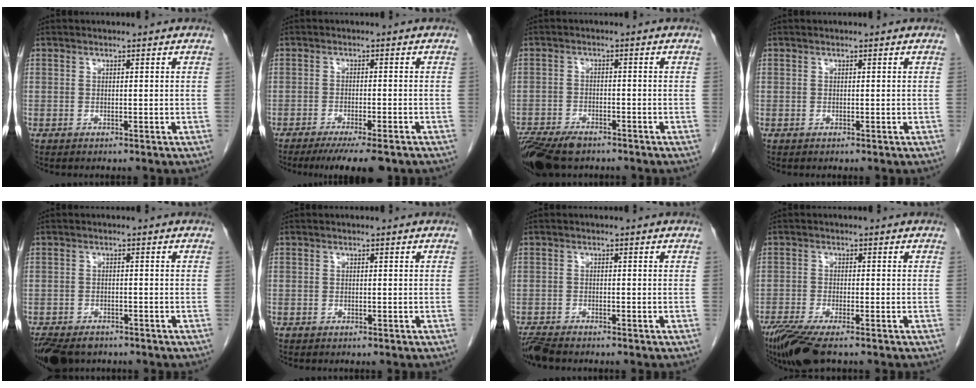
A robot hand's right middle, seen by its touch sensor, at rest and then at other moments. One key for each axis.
{"total": 8.5, "fx": -6.7, "fy": 0.9, "fz": 5.2, "tx": -0.067, "ty": -0.017, "tz": -0.097}
{"total": 10.2, "fx": -7.7, "fy": 4.2, "fz": 5.2, "tx": -0.102, "ty": -0.015, "tz": -0.129}
{"total": 0.0}
{"total": 9.6, "fx": -7.0, "fy": 5.1, "fz": 4.2, "tx": -0.093, "ty": -0.015, "tz": -0.102}
{"total": 0.0}
{"total": 4.4, "fx": -3.9, "fy": 0.8, "fz": 1.8, "tx": -0.033, "ty": -0.014, "tz": -0.070}
{"total": 7.9, "fx": -5.9, "fy": 1.1, "fz": 5.2, "tx": -0.094, "ty": -0.021, "tz": -0.104}